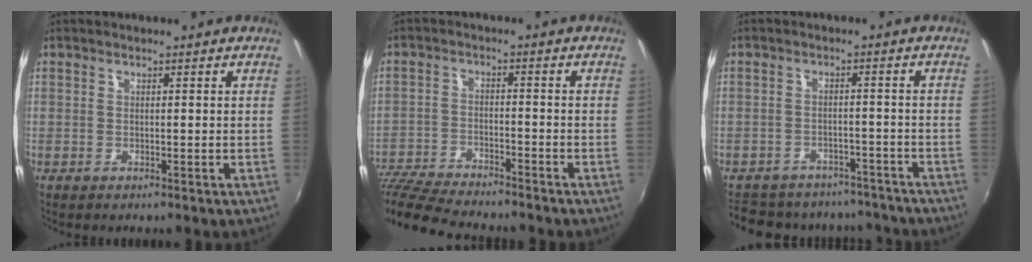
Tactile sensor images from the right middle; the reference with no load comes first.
{"total": 13.8, "force": [-12.3, 2.1, 5.7], "torque": [-0.138, -0.024, -0.218]}
{"total": 17.7, "force": [-15.2, 7.3, 5.6], "torque": [-0.127, 0.022, -0.191]}